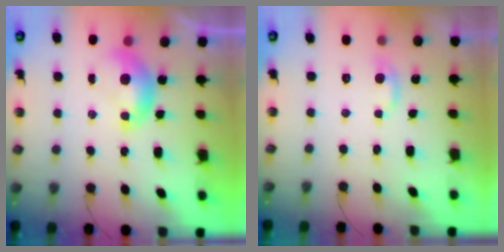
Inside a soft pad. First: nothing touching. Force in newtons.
{"total": 1.2, "press": 1.0, "slide": 0.7}